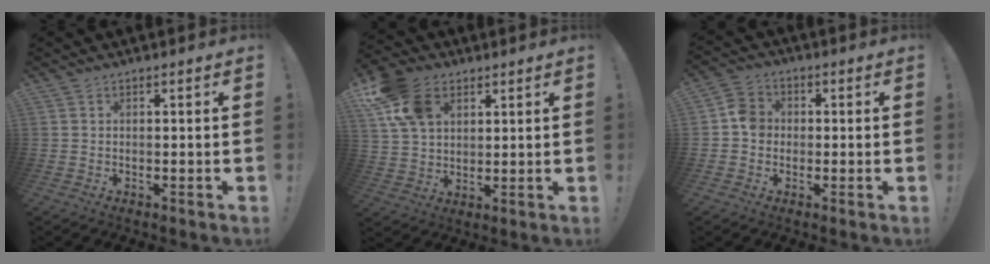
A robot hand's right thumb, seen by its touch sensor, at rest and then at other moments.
{"total": 14.2, "force": [6.9, 9.7, 7.8], "torque": [-0.144, -0.023, 0.135]}
{"total": 6.2, "force": [-0.8, 5.4, 2.9], "torque": [-0.037, 0.022, -0.012]}